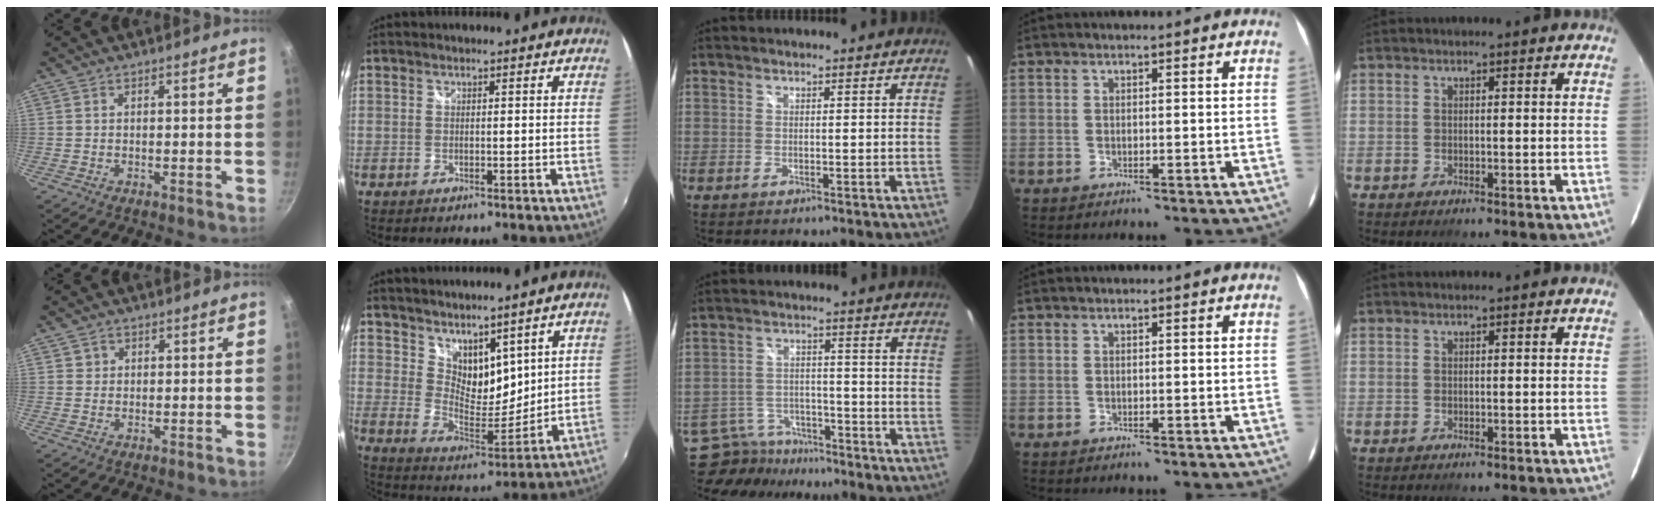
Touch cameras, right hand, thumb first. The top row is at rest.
{"thumb": {"total": 1.5, "force": [0.4, 1.4, 0.2], "torque": [0.004, 0.000, 0.005]}, "index": {"total": 9.9, "force": [7.1, 5.3, 4.3], "torque": [-0.065, -0.004, 0.141]}, "middle": {"total": 10.7, "force": [-9.4, 4.4, 2.1], "torque": [-0.067, 0.012, -0.142]}}